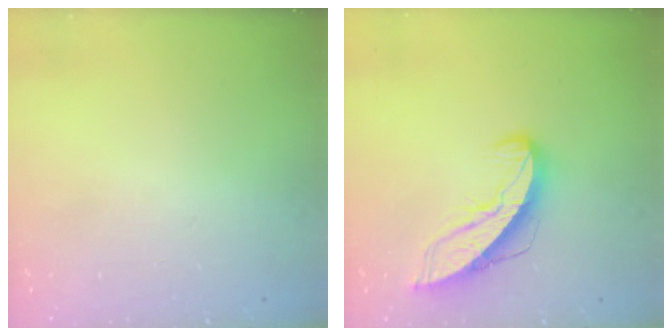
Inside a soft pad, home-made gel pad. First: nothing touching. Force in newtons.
{"total": 9.0, "press": 9.0, "slide": 0.9}